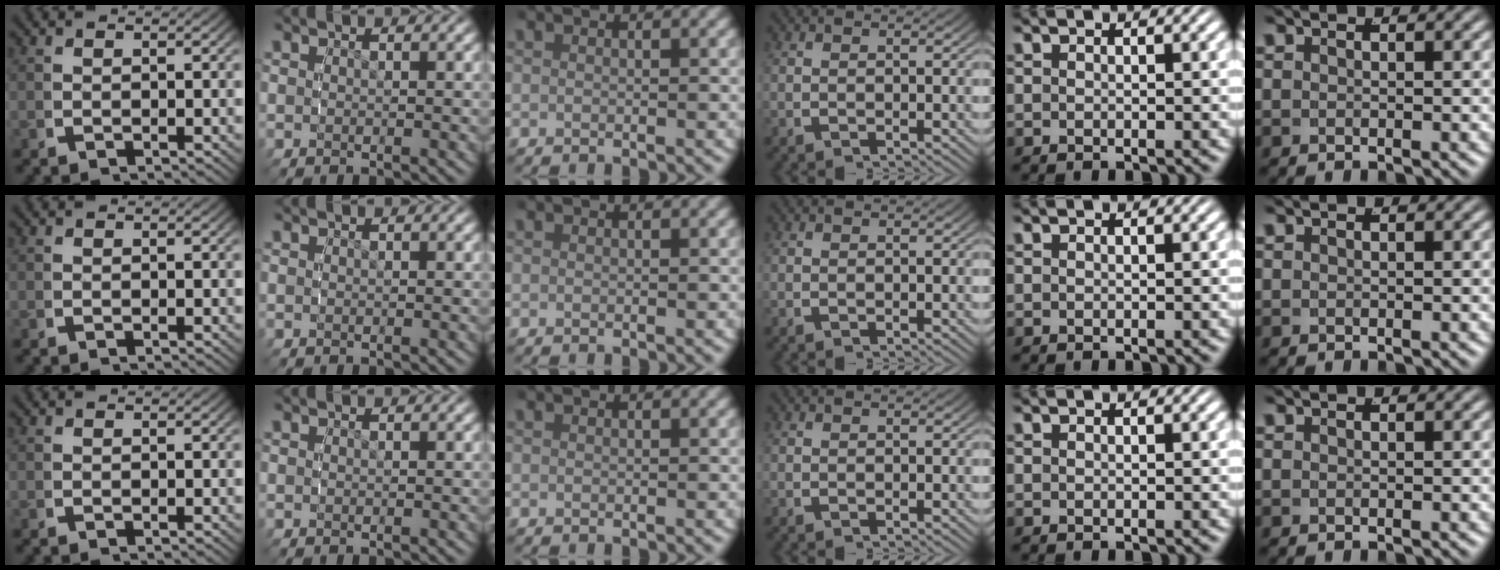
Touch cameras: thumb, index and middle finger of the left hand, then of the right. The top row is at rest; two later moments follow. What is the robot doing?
{"motion": "reach", "object": "air blower"}